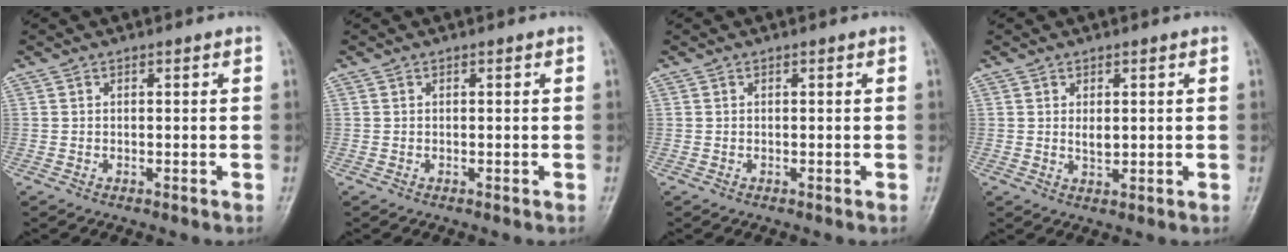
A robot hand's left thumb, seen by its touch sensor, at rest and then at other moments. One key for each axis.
{"total": 0.0}
{"total": 0.0}
{"total": 2.4, "fx": 0.5, "fy": 1.5, "fz": 1.8, "tx": -0.022, "ty": -0.006, "tz": 0.009}